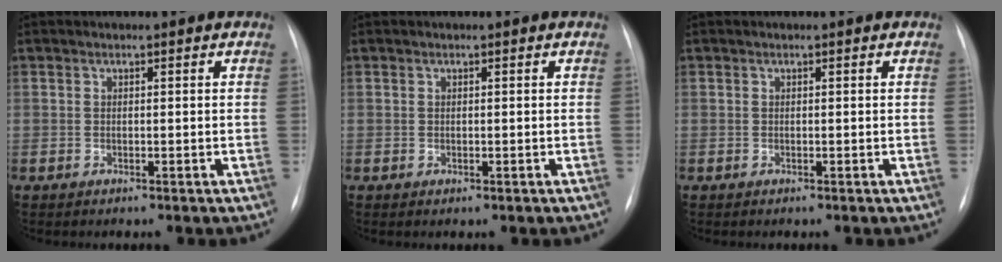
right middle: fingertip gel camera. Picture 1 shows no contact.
{"total": 0.0}
{"total": 0.0}